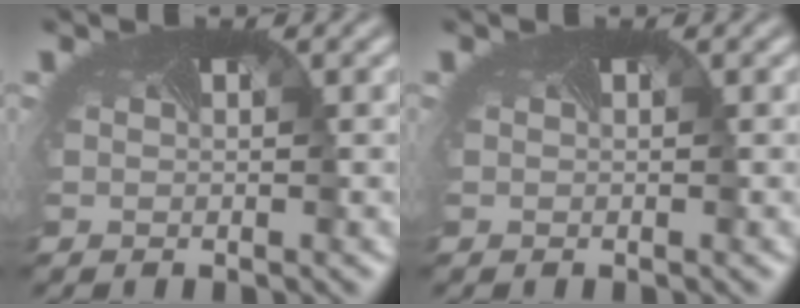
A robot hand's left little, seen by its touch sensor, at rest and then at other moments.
{"total": 0.0}